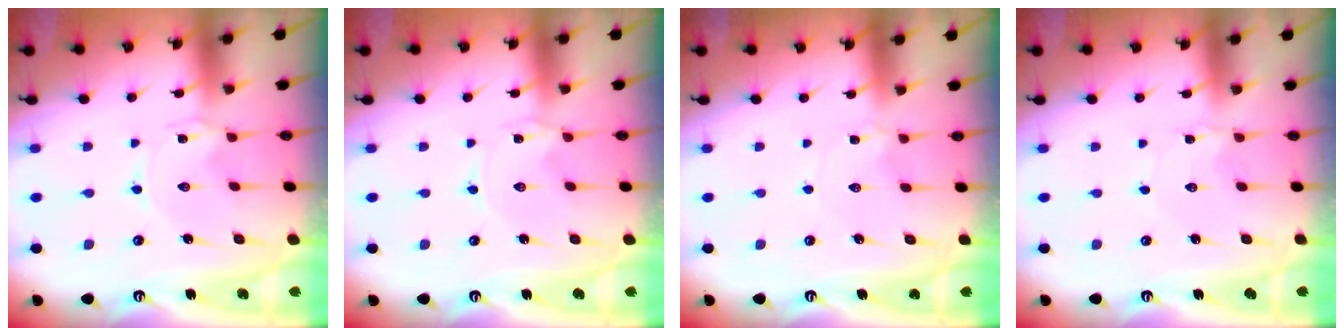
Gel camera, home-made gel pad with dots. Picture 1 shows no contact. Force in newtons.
{"total": 0.0}
{"total": 1.0, "press": 1.0, "slide": 0.2}
{"total": 0.8, "press": 0.8, "slide": 0.1}